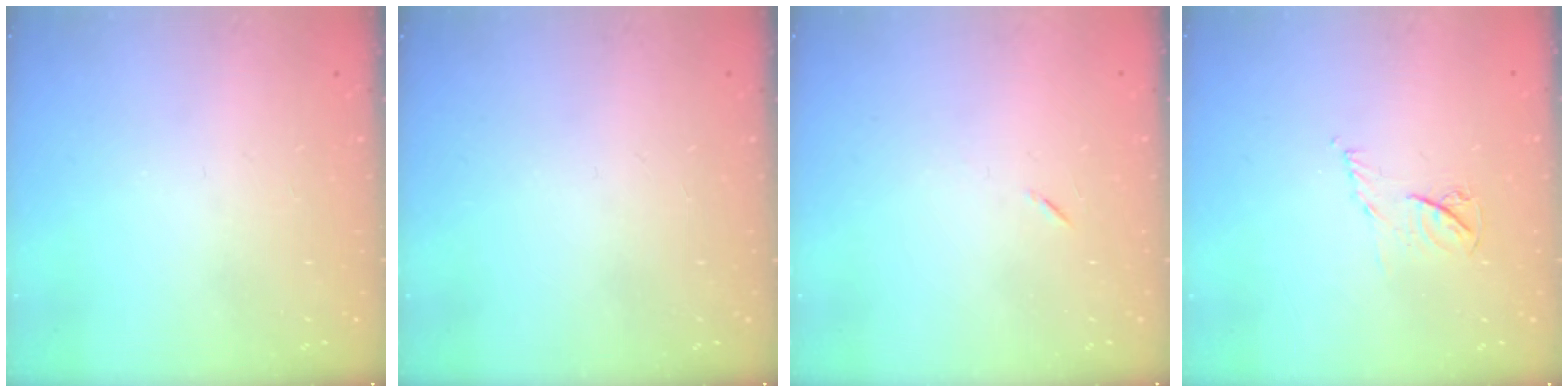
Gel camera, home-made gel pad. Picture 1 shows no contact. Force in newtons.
{"total": 0.0}
{"total": 4.9, "press": 4.5, "slide": 1.9}
{"total": 4.4, "press": 4.3, "slide": 0.6}